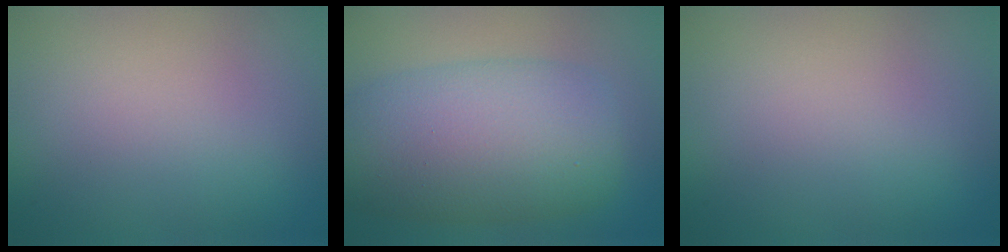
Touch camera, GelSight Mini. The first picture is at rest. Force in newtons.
{"total": 10.1, "press": 10.1, "slide": 0.1}
{"total": 0.0}